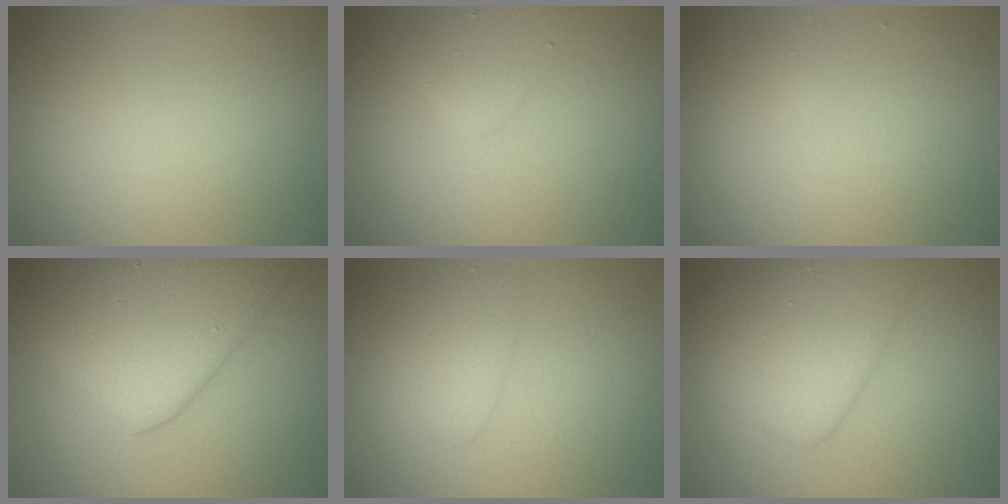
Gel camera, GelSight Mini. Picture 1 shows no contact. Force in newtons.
{"total": 2.0, "press": 2.0, "slide": 0.1}
{"total": 0.6, "press": 0.6, "slide": 0.0}
{"total": 9.1, "press": 9.1, "slide": 0.4}
{"total": 2.2, "press": 2.2, "slide": 0.2}
{"total": 5.5, "press": 5.5, "slide": 0.2}